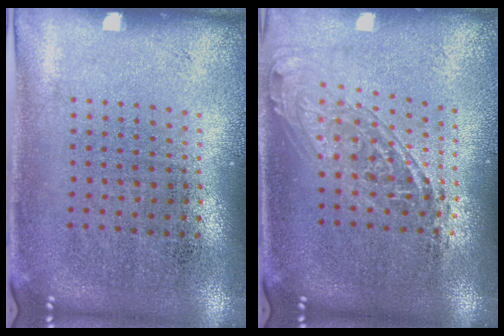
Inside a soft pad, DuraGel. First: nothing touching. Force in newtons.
{"total": 1.6, "press": 1.3, "slide": 1.0}